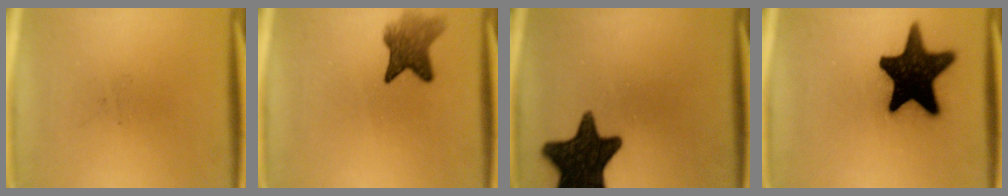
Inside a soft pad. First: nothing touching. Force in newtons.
{"total": 5.6}
{"total": 15.9}
{"total": 19.1}